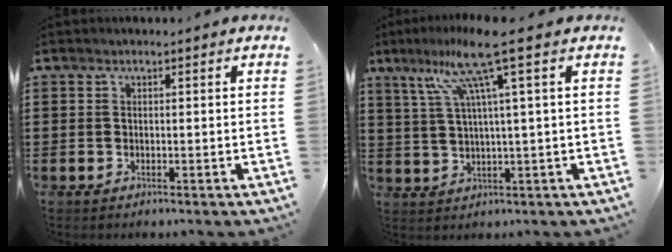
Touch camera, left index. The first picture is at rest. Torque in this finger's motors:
{"motor_torque": [1.67, 0.00, 0.88, 0.11]}